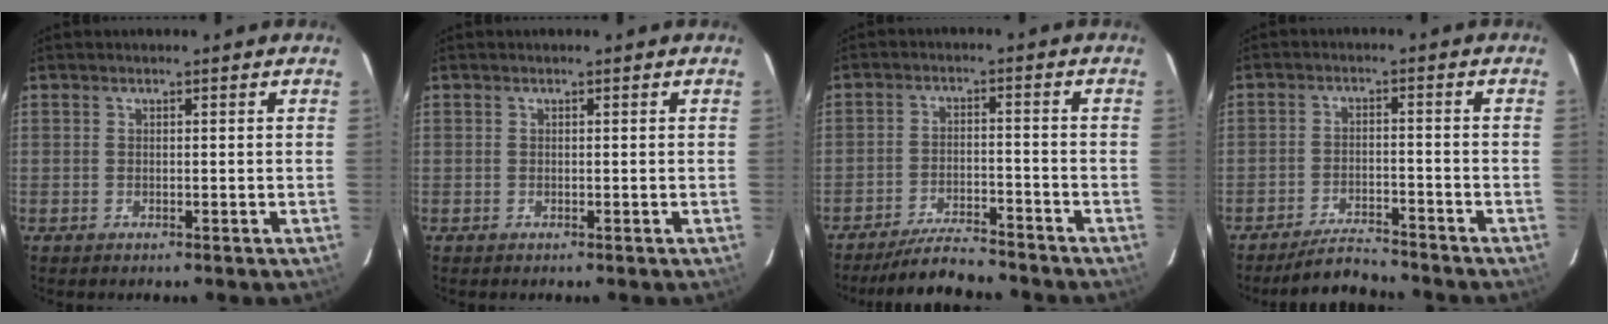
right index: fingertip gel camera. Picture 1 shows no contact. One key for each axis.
{"total": 0.0}
{"total": 8.1, "fx": -7.7, "fy": 0.7, "fz": 2.5, "tx": -0.039, "ty": -0.010, "tz": -0.129}
{"total": 5.3, "fx": -5.3, "fy": 0.5, "fz": 0.8, "tx": -0.015, "ty": -0.009, "tz": -0.089}